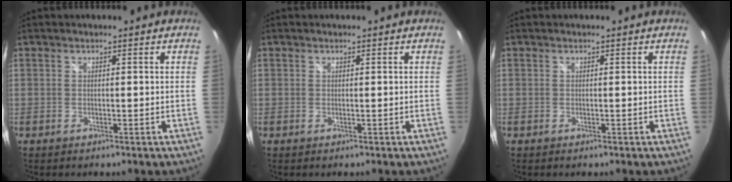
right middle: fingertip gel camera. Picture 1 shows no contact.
{"total": 0.0}
{"total": 0.0}